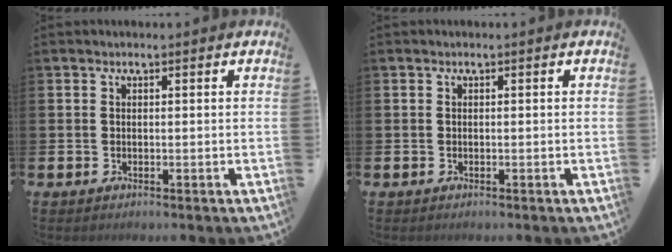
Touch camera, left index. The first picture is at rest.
{"total": 0.0}